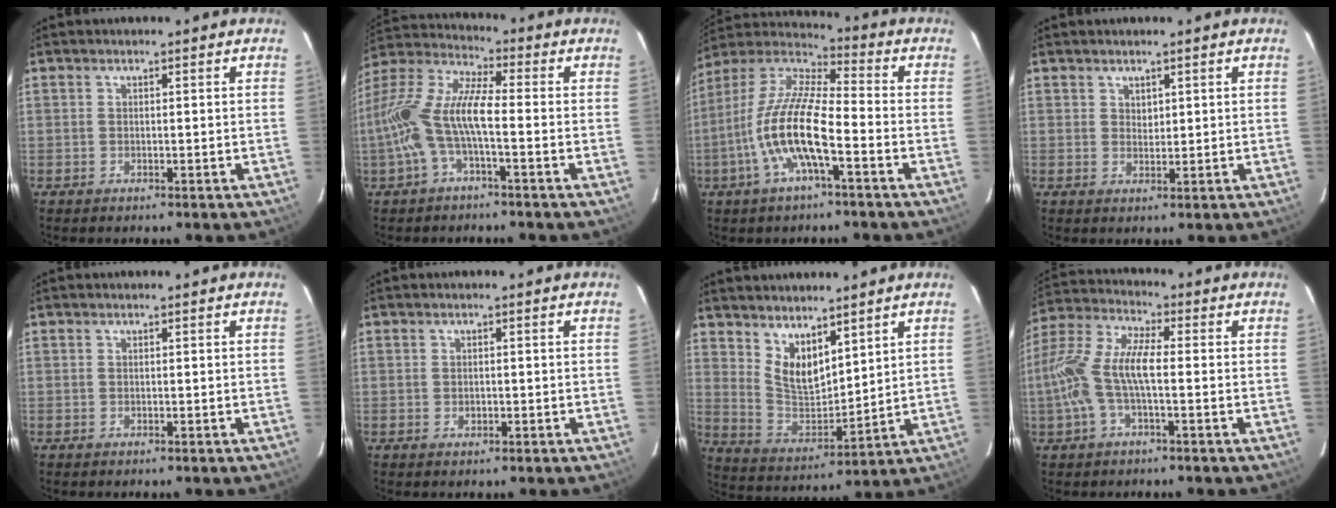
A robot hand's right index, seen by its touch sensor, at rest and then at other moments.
{"total": 13.1, "force": [-2.8, 3.5, 12.3], "torque": [-0.250, 0.005, -0.056]}
{"total": 14.8, "force": [-5.1, 3.5, 13.4], "torque": [-0.271, -0.003, -0.107]}
{"total": 0.8, "force": [0.6, 0.5, 0.1], "torque": [-0.001, 0.002, 0.012]}
{"total": 0.0}
{"total": 1.1, "force": [-0.1, 0.9, 0.6], "torque": [-0.010, 0.002, -0.002]}
{"total": 9.9, "force": [6.6, 4.4, 6.0], "torque": [-0.106, -0.012, 0.138]}
{"total": 11.9, "force": [-2.0, 3.7, 11.1], "torque": [-0.240, 0.008, -0.041]}